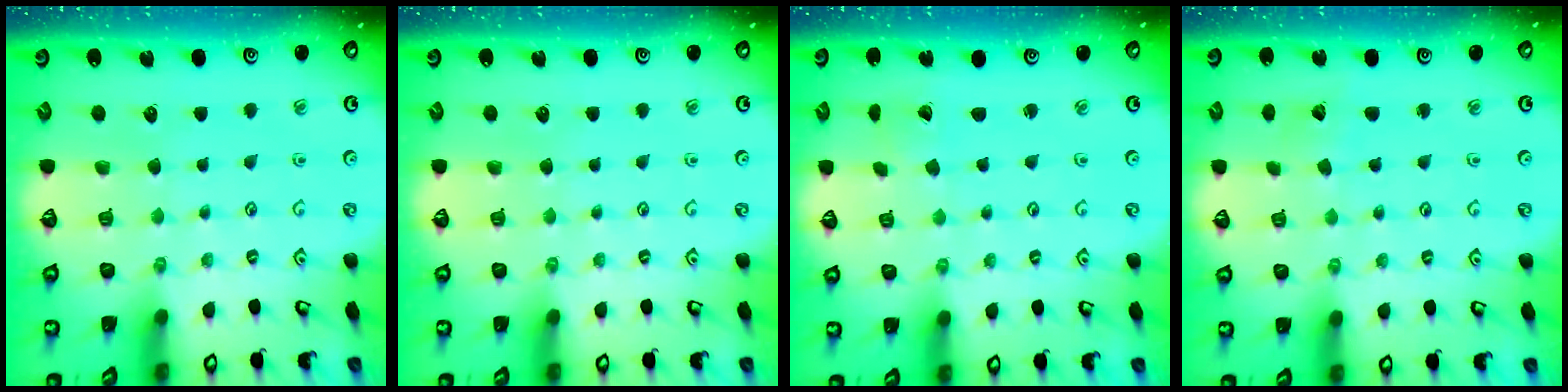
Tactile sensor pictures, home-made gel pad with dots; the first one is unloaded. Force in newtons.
{"total": 0.0}
{"total": 0.0}
{"total": 3.7, "press": 3.7, "slide": 0.5}